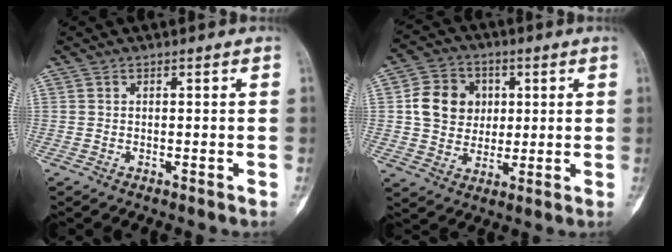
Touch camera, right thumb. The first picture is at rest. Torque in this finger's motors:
{"motor_torque": [0.41, 0.48, 0.22, -0.25, 0.04]}